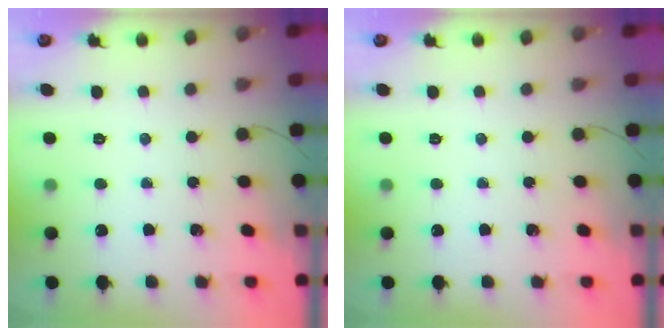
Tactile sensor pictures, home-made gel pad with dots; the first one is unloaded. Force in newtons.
{"total": 0.0}